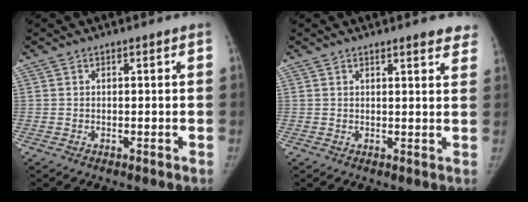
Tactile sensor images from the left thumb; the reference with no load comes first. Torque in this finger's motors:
{"motor_torque": [-0.05, 0.06, 0.47, -0.09, -0.03]}